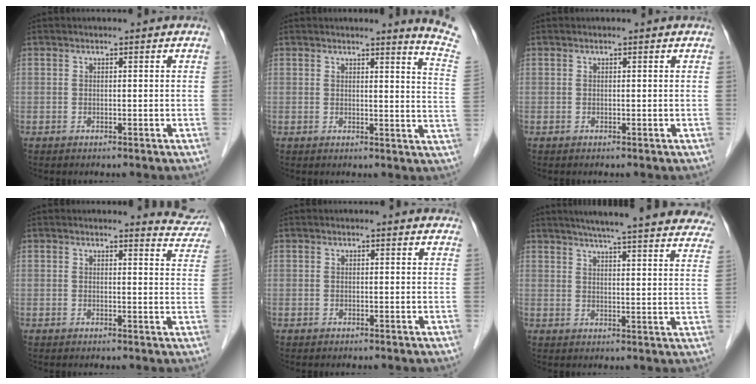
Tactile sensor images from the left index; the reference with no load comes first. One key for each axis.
{"total": 7.3, "fx": 6.8, "fy": -1.6, "fz": 2.0, "tx": -0.023, "ty": -0.080, "tz": 0.052}
{"total": 0.0}
{"total": 5.2, "fx": 5.2, "fy": 0.5, "fz": -0.1, "tx": 0.009, "ty": -0.034, "tz": 0.031}
{"total": 2.0, "fx": 1.9, "fy": 0.4, "fz": 0.4, "tx": -0.008, "ty": -0.002, "tz": 0.009}
{"total": 28.7, "fx": 25.4, "fy": 2.3, "fz": 13.0, "tx": -0.178, "ty": -0.044, "tz": 0.296}